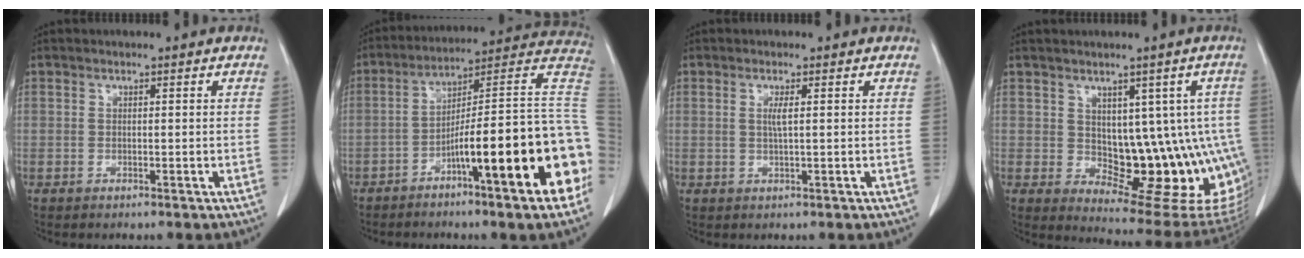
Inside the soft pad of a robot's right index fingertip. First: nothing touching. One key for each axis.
{"total": 21.4, "fx": -7.3, "fy": 0.5, "fz": 20.1, "tx": -0.203, "ty": 0.028, "tz": -0.108}
{"total": 1.7, "fx": 0.3, "fy": -0.1, "fz": 1.7, "tx": -0.037, "ty": 0.000, "tz": 0.005}
{"total": 14.7, "fx": -0.9, "fy": 7.0, "fz": 12.9, "tx": -0.115, "ty": 0.011, "tz": 0.011}